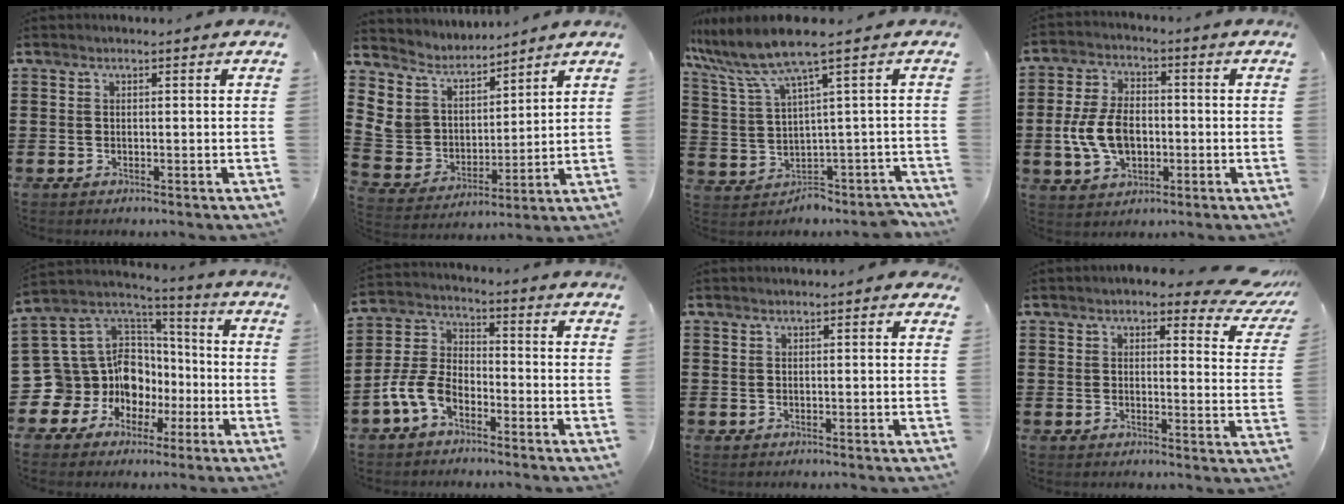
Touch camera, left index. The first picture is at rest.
{"total": 6.8, "force": [4.8, 4.8, 0.8], "torque": [-0.072, -0.040, 0.087]}
{"total": 6.3, "force": [2.5, 1.0, 5.7], "torque": [-0.132, -0.029, 0.037]}
{"total": 8.8, "force": [-1.3, 5.6, 6.7], "torque": [-0.162, 0.004, -0.030]}
{"total": 13.4, "force": [-3.1, 12.5, 3.8], "torque": [-0.130, -0.027, -0.031]}
{"total": 7.1, "force": [-4.4, 3.7, 4.1], "torque": [-0.122, -0.002, -0.093]}
{"total": 0.8, "force": [0.5, 0.3, 0.5], "torque": [-0.011, 0.003, 0.010]}
{"total": 5.3, "force": [4.5, 1.2, 2.6], "torque": [-0.043, -0.021, 0.075]}